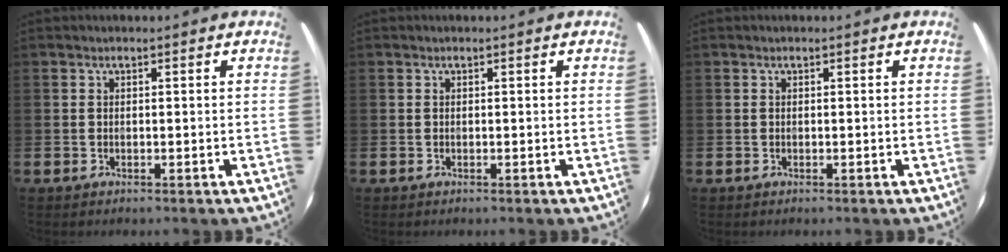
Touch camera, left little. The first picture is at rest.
{"total": 0.0}
{"total": 0.0}